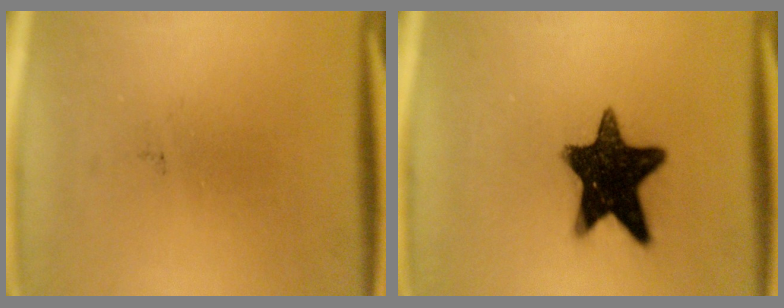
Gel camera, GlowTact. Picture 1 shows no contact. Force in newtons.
{"total": 15.1}